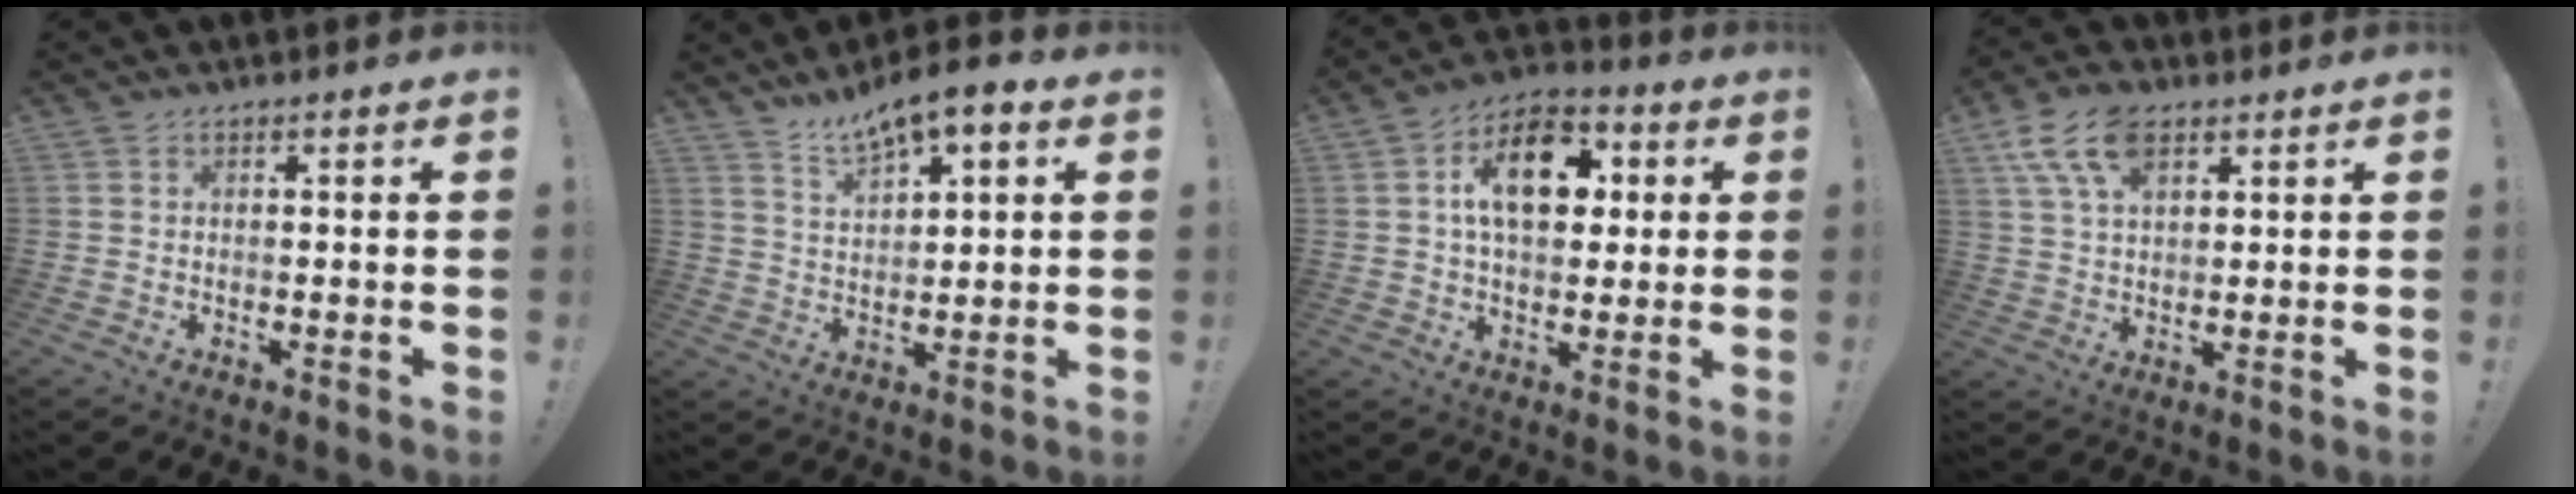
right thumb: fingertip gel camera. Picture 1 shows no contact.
{"total": 8.2, "force": [5.9, 2.8, 5.0], "torque": [-0.084, -0.030, 0.105]}
{"total": 15.1, "force": [3.7, 9.5, 11.2], "torque": [-0.155, 0.005, 0.066]}
{"total": 11.3, "force": [5.7, 6.3, 7.4], "torque": [-0.141, -0.006, 0.107]}